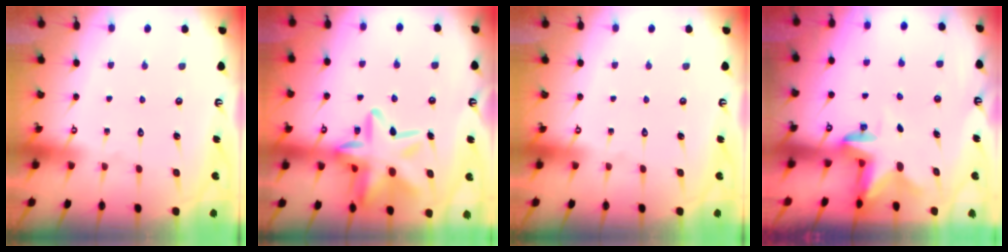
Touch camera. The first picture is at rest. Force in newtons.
{"total": 20.7, "press": 20.6, "slide": 1.9}
{"total": 0.0}
{"total": 2.3, "press": 2.3, "slide": 0.4}